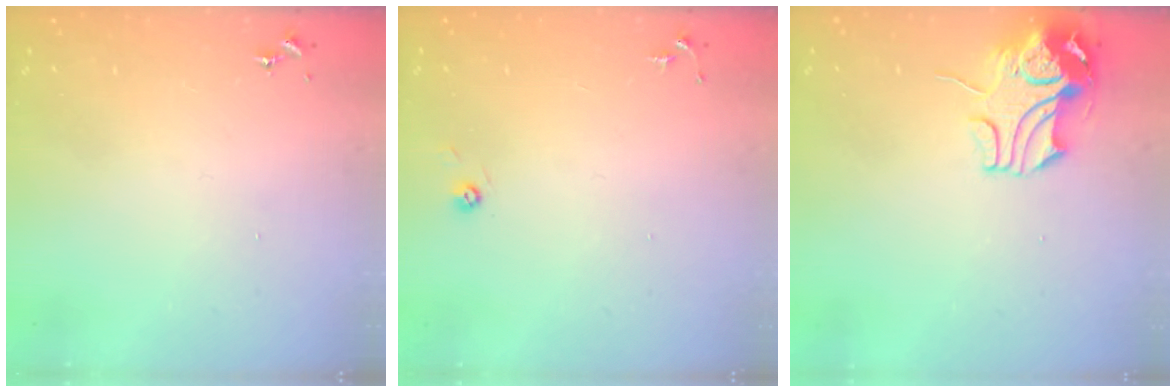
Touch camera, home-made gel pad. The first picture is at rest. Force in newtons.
{"total": 3.1, "press": 3.0, "slide": 0.8}
{"total": 9.7, "press": 9.6, "slide": 1.7}